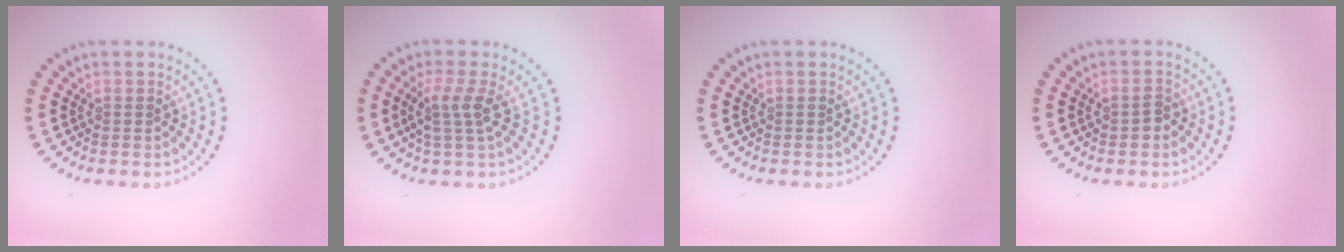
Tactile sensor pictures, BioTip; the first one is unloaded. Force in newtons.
{"total": 2.6, "press": 2.0, "slide": 1.6}
{"total": 0.0}
{"total": 1.2, "press": 1.2, "slide": 0.2}